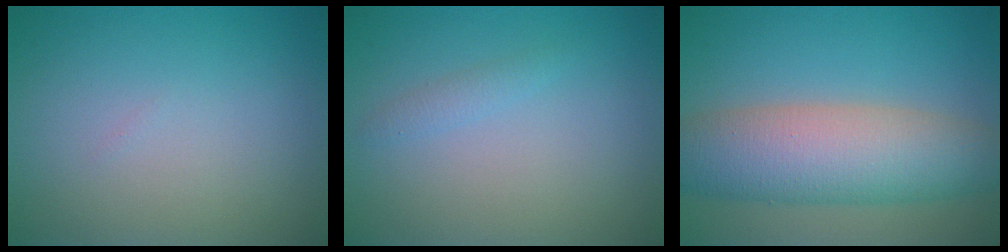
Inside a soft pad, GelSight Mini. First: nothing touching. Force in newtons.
{"total": 1.0, "press": 1.0, "slide": 0.0}
{"total": 8.6, "press": 8.6, "slide": 0.2}